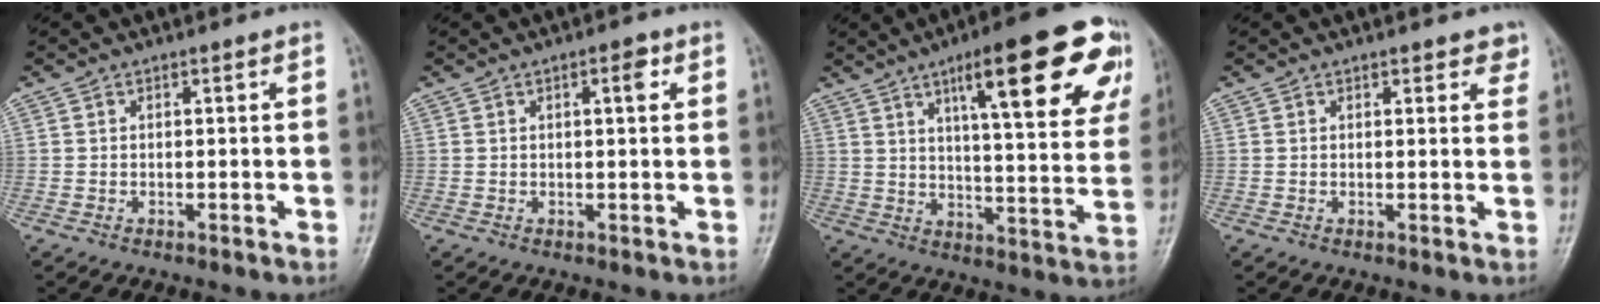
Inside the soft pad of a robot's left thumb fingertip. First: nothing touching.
{"total": 2.7, "force": [1.0, 0.9, 2.3], "torque": [-0.031, 0.000, 0.012]}
{"total": 23.1, "force": [11.5, 5.5, 19.3], "torque": [-0.238, -0.023, 0.161]}
{"total": 2.8, "force": [1.9, 1.3, 1.5], "torque": [0.006, -0.008, 0.019]}